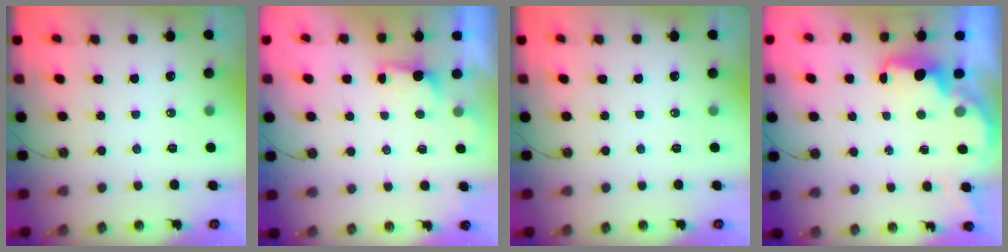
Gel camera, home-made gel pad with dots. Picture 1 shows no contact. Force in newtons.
{"total": 2.0, "press": 1.8, "slide": 0.9}
{"total": 0.0}
{"total": 2.3, "press": 2.1, "slide": 0.9}